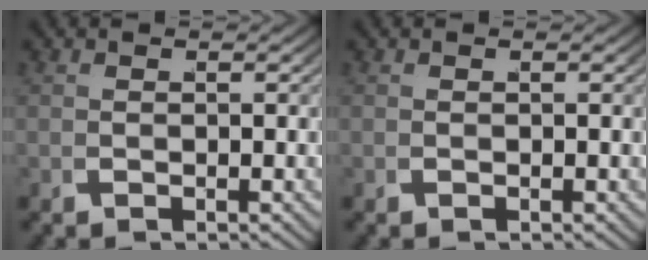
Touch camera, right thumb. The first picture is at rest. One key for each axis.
{"total": 0.0}